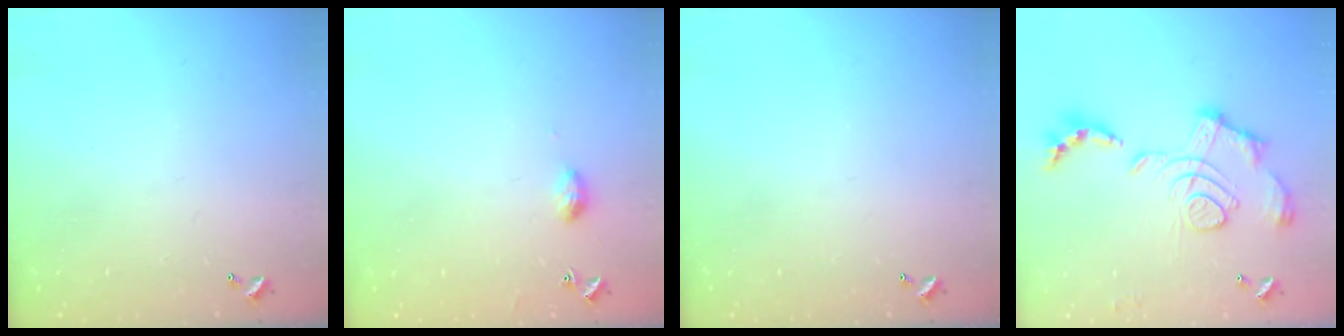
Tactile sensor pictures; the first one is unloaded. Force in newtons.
{"total": 5.2, "press": 5.2, "slide": 0.7}
{"total": 0.0}
{"total": 2.1, "press": 1.4, "slide": 1.5}